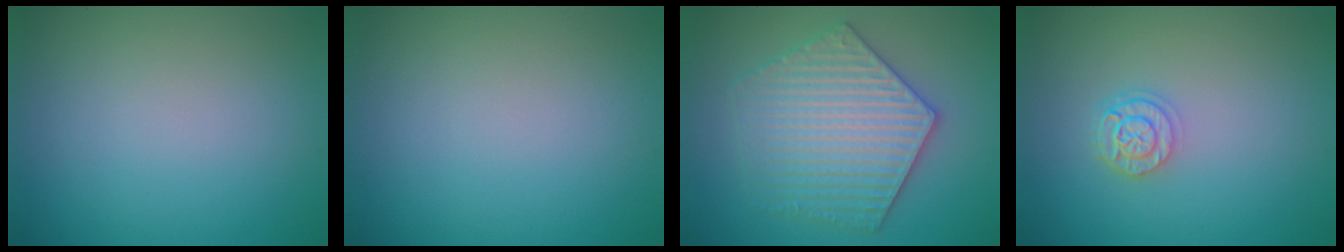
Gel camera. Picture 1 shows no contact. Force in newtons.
{"total": 0.0}
{"total": 6.1, "press": 6.1, "slide": 0.8}
{"total": 2.4, "press": 2.0, "slide": 1.3}